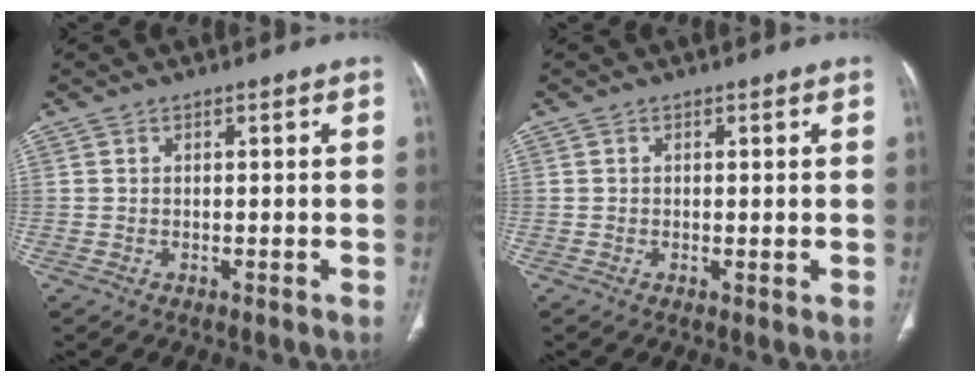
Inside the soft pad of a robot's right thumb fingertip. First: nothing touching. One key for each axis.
{"total": 0.7, "fx": 0.0, "fy": 0.2, "fz": 0.6, "tx": -0.015, "ty": -0.005, "tz": 0.000}